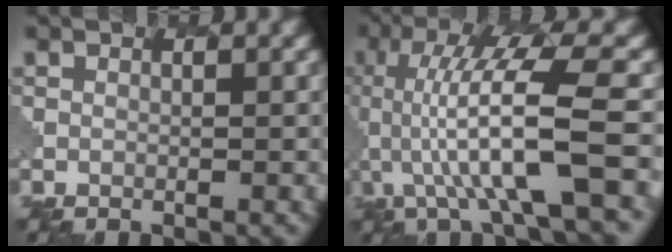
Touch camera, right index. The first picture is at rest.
{"total": 9.3, "force": [-1.2, 1.7, 9.1], "torque": [-0.163, 0.013, -0.020]}